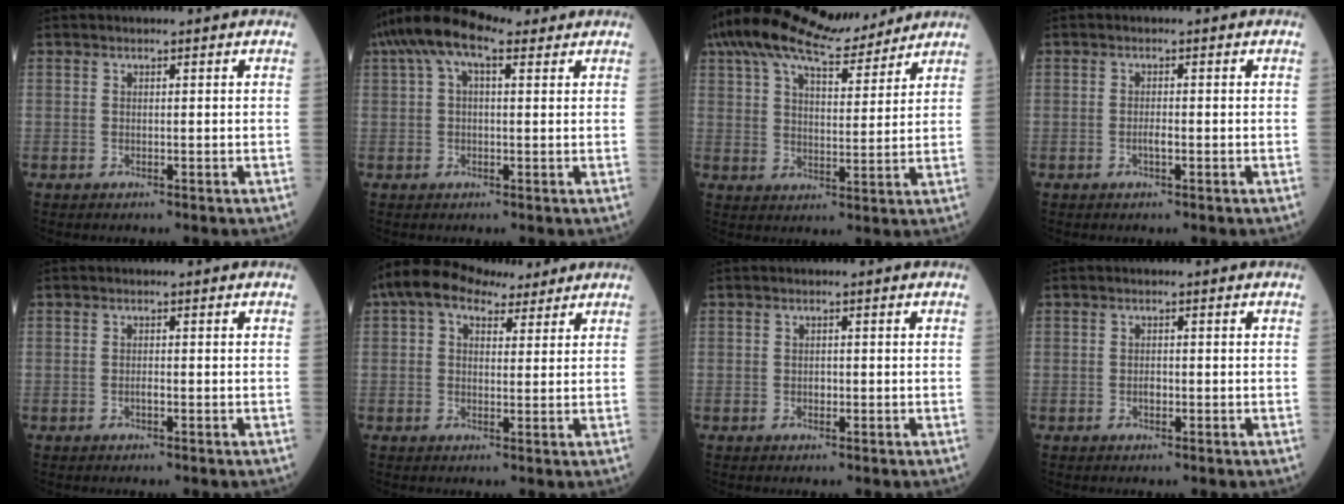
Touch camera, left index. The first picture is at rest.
{"total": 7.9, "force": [4.7, 3.0, 5.6], "torque": [-0.120, 0.050, 0.082]}
{"total": 15.8, "force": [13.8, 3.4, 6.9], "torque": [-0.126, 0.034, 0.220]}
{"total": 1.2, "force": [-0.5, 0.2, 1.1], "torque": [-0.022, 0.001, -0.009]}
{"total": 0.7, "force": [-0.4, 0.2, 0.6], "torque": [-0.012, 0.001, -0.007]}
{"total": 8.0, "force": [5.5, 4.2, 3.9], "torque": [-0.073, 0.043, 0.095]}
{"total": 0.8, "force": [-0.2, 0.5, 0.5], "torque": [-0.009, 0.001, -0.005]}
{"total": 1.0, "force": [-0.4, 0.5, 0.7], "torque": [-0.014, 0.001, -0.007]}